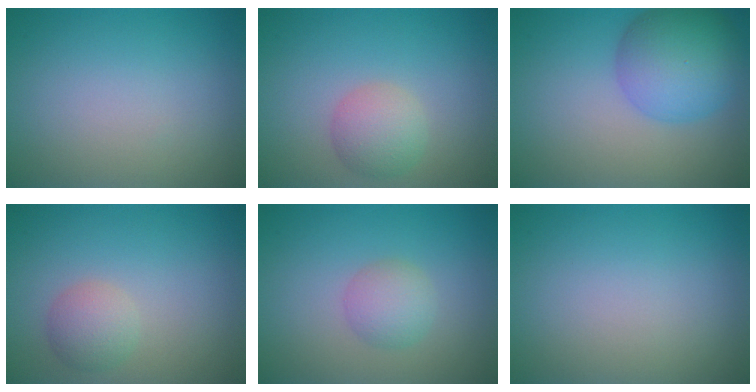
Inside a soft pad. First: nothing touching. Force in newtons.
{"total": 2.9, "press": 2.9, "slide": 0.1}
{"total": 7.2, "press": 7.2, "slide": 0.2}
{"total": 2.4, "press": 2.4, "slide": 0.1}
{"total": 2.4, "press": 2.4, "slide": 0.1}
{"total": 0.0}